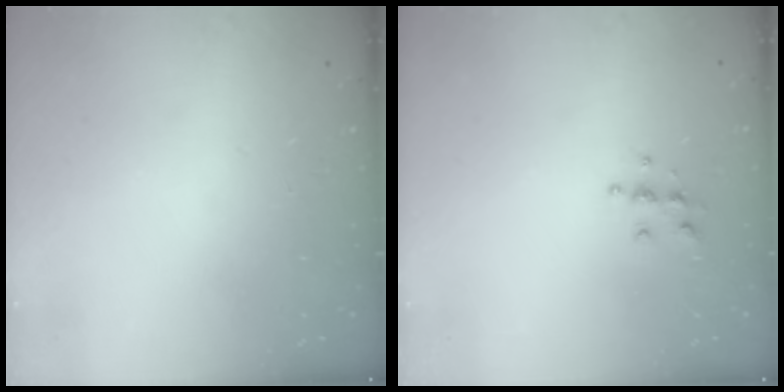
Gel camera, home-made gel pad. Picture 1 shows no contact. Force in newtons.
{"total": 5.5, "press": 5.5, "slide": 0.5}